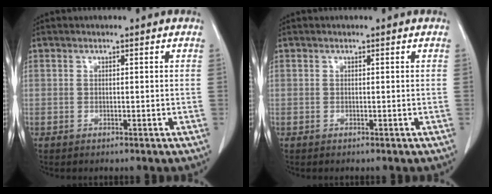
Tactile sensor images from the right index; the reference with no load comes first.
{"total": 0.0}